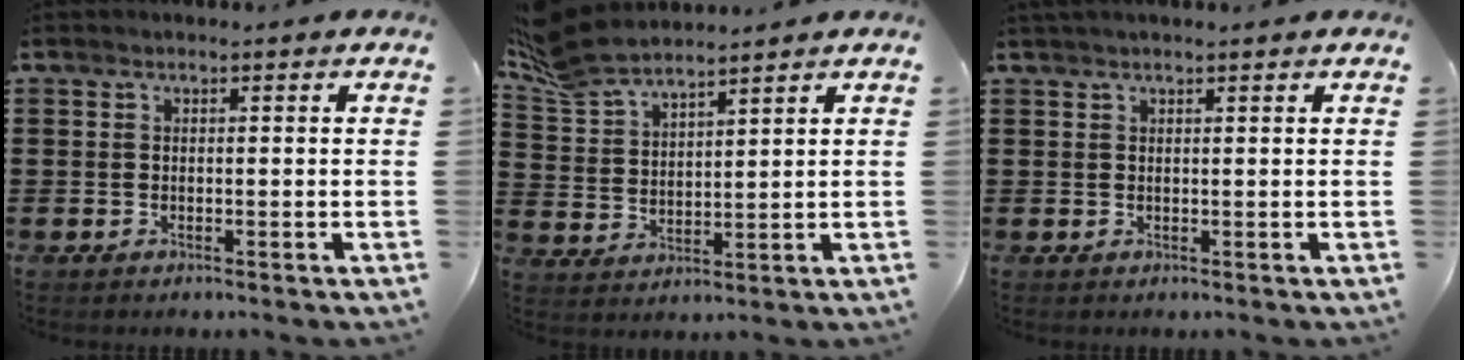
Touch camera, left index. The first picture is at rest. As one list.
[{"total": 6.9, "force": [6.3, 1.5, 2.4], "torque": [-0.072, -0.017, 0.118]}, {"total": 0.9, "force": [0.8, 0.1, 0.4], "torque": [-0.009, 0.002, 0.014]}]